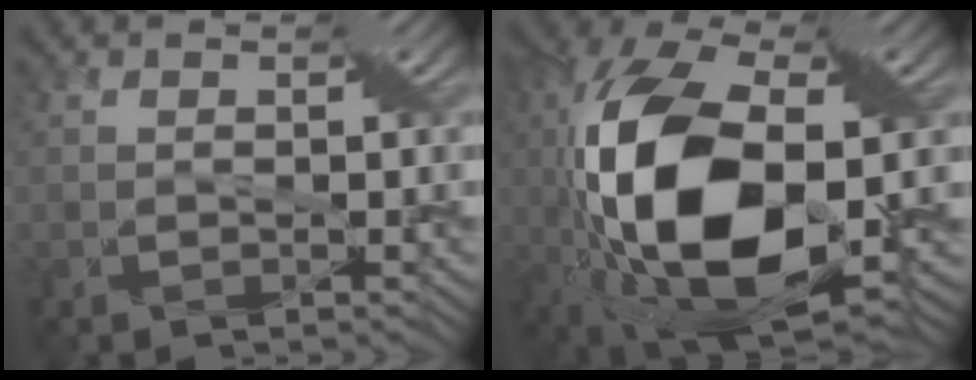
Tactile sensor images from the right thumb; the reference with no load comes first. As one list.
[{"total": 18.5, "force": [-1.9, 8.5, 16.3], "torque": [-0.356, -0.009, -0.033]}]